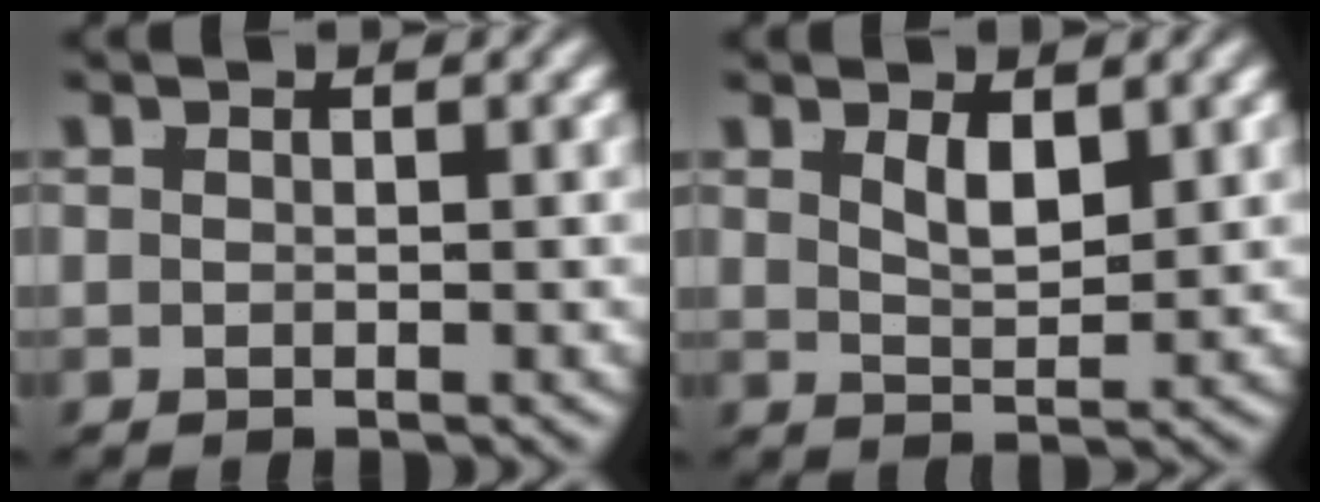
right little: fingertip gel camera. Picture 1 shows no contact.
{"total": 2.1, "force": [1.2, 0.2, 1.7], "torque": [-0.019, -0.015, 0.029]}